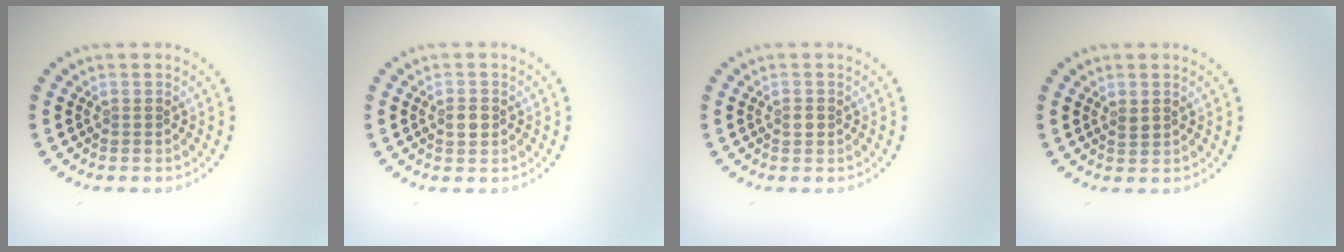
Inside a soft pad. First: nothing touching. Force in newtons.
{"total": 1.5, "press": 1.5, "slide": 0.2}
{"total": 1.0, "press": 1.0, "slide": 0.1}
{"total": 0.8, "press": 0.8, "slide": 0.3}